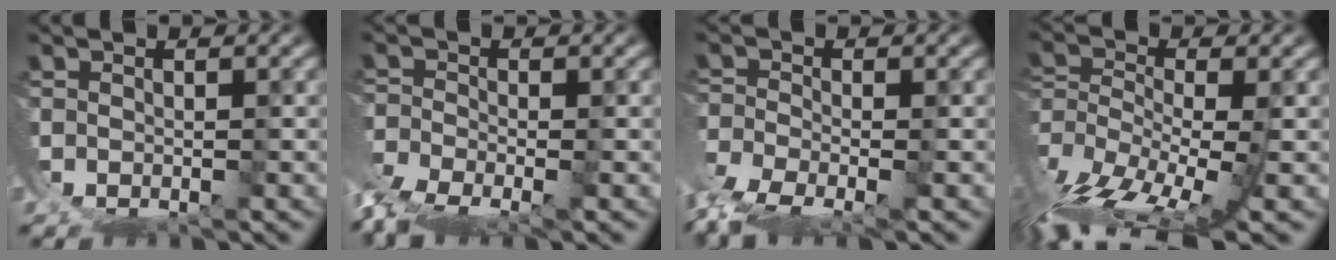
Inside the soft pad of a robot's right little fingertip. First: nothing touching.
{"total": 4.1, "force": [-3.2, 1.4, 2.2], "torque": [-0.044, -0.026, -0.051]}
{"total": 4.2, "force": [-3.0, 1.4, 2.6], "torque": [-0.057, -0.028, -0.047]}
{"total": 10.9, "force": [-6.7, 4.7, 7.1], "torque": [-0.169, -0.066, -0.083]}